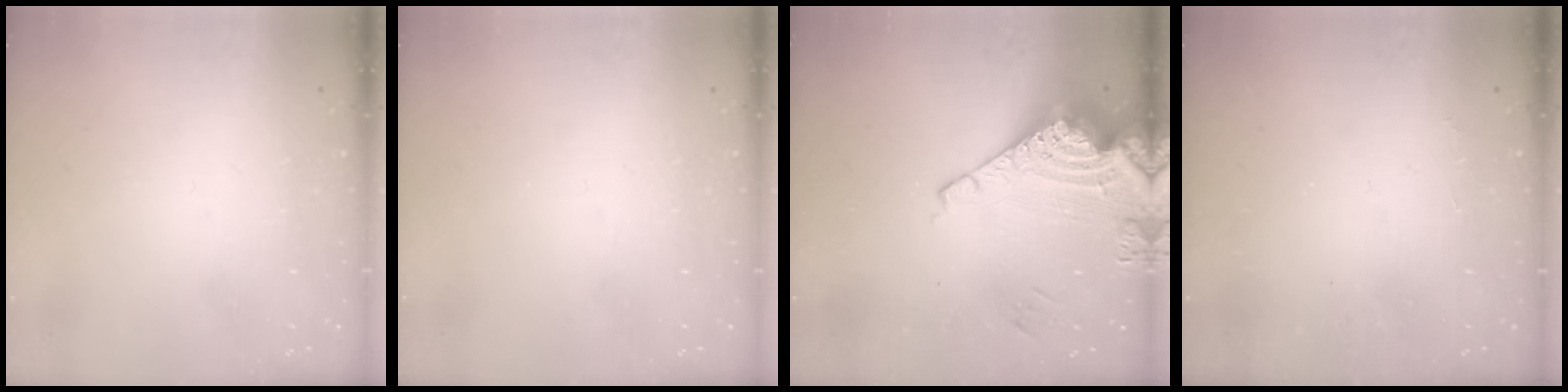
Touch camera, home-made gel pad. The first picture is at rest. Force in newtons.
{"total": 0.0}
{"total": 13.9, "press": 13.8, "slide": 1.7}
{"total": 2.5, "press": 2.4, "slide": 0.4}